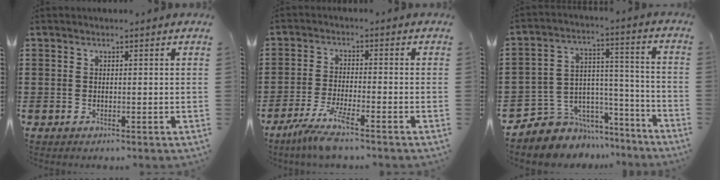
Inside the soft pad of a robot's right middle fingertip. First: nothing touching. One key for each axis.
{"total": 5.7, "fx": -4.2, "fy": -0.1, "fz": 3.8, "tx": -0.090, "ty": -0.020, "tz": -0.081}
{"total": 6.5, "fx": -4.9, "fy": 4.3, "fz": -0.4, "tx": -0.010, "ty": 0.009, "tz": -0.091}